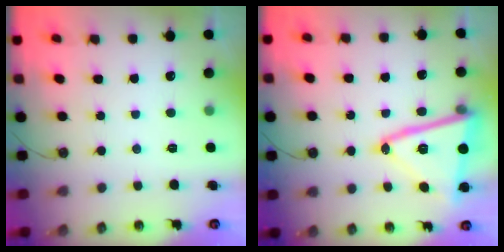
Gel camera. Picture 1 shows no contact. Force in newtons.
{"total": 18.0, "press": 17.8, "slide": 2.2}